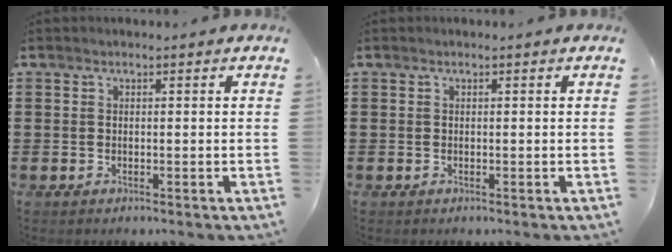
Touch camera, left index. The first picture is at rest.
{"total": 0.0}